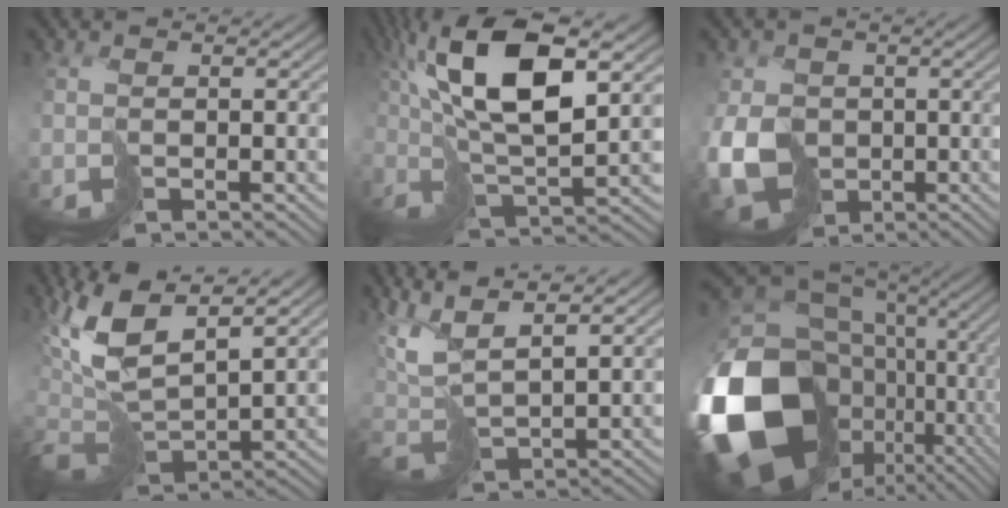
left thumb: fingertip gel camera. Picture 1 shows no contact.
{"total": 14.2, "force": [4.4, 5.3, 12.4], "torque": [-0.255, 0.009, 0.079]}
{"total": 9.3, "force": [-2.0, 7.7, 4.9], "torque": [-0.130, -0.031, -0.038]}
{"total": 11.6, "force": [5.4, 4.7, 9.1], "torque": [-0.219, 0.006, 0.101]}
{"total": 8.4, "force": [4.3, 3.1, 6.5], "torque": [-0.176, 0.001, 0.090]}
{"total": 22.6, "force": [-4.6, 17.8, 13.1], "torque": [-0.323, -0.064, -0.057]}